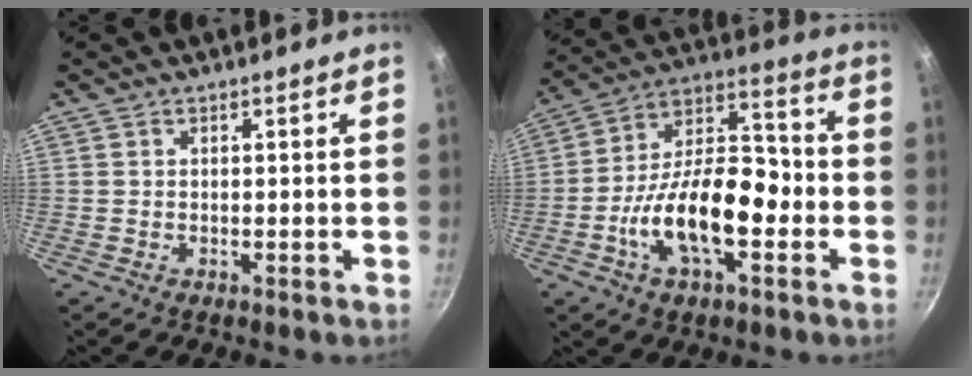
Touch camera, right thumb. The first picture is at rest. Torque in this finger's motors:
{"motor_torque": [2.31, 2.22, 1.99, -0.78, 0.67]}